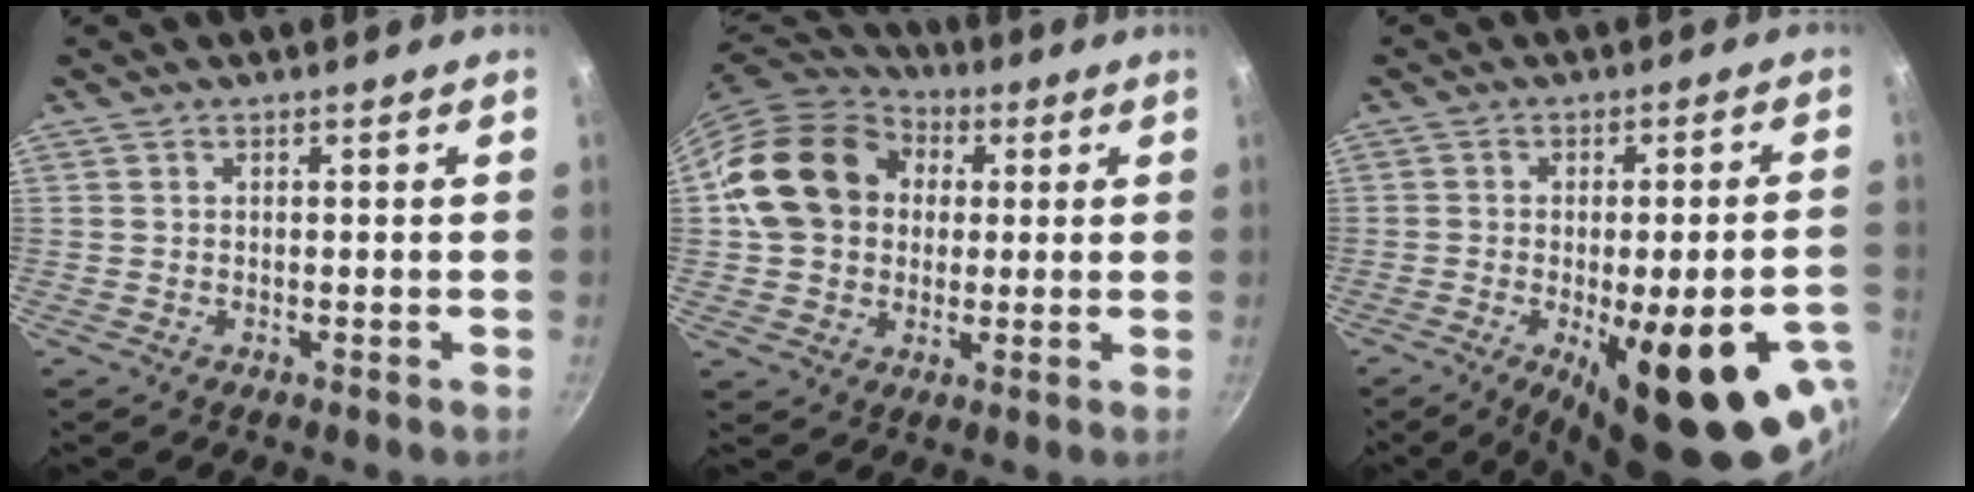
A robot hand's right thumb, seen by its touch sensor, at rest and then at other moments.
{"total": 17.7, "force": [3.1, 14.4, 9.7], "torque": [-0.149, 0.026, 0.046]}
{"total": 21.5, "force": [-8.4, 7.0, 18.5], "torque": [-0.204, 0.007, -0.097]}